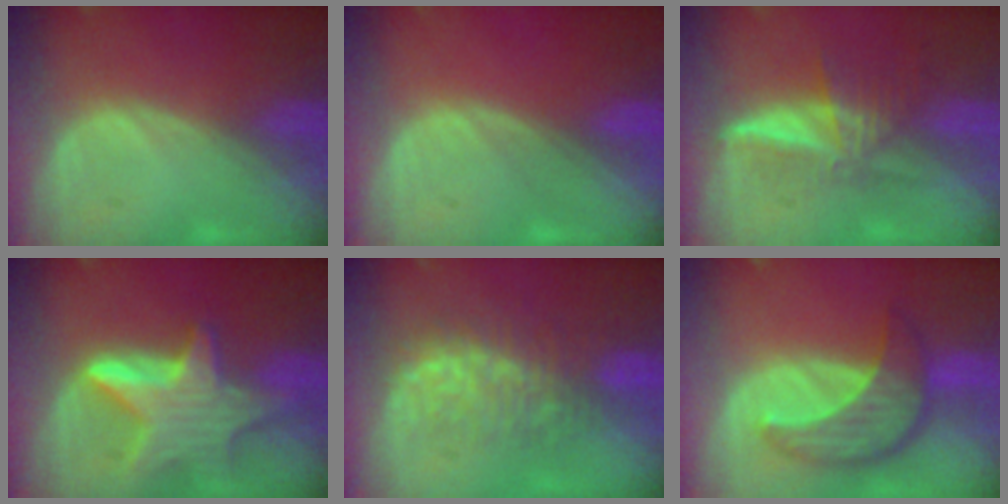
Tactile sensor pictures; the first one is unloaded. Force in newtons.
{"total": 0.0}
{"total": 5.9, "press": 5.5, "slide": 2.3}
{"total": 9.1, "press": 9.1, "slide": 0.8}
{"total": 7.7, "press": 7.6, "slide": 1.4}
{"total": 8.2, "press": 7.6, "slide": 3.3}